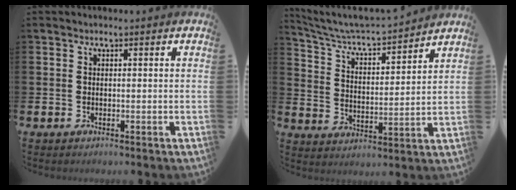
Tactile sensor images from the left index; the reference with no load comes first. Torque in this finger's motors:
{"motor_torque": [0.81, -1.33, 0.22, 0.05]}